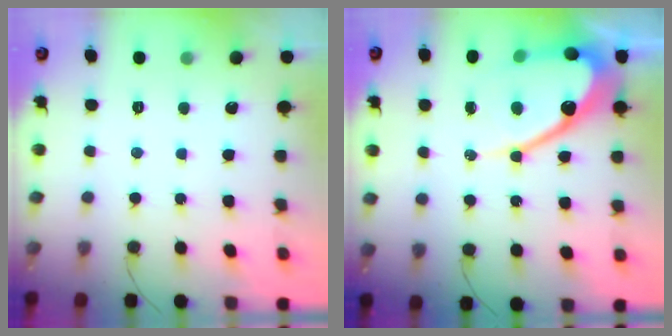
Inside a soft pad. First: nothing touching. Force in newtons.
{"total": 16.2, "press": 16.2, "slide": 1.2}